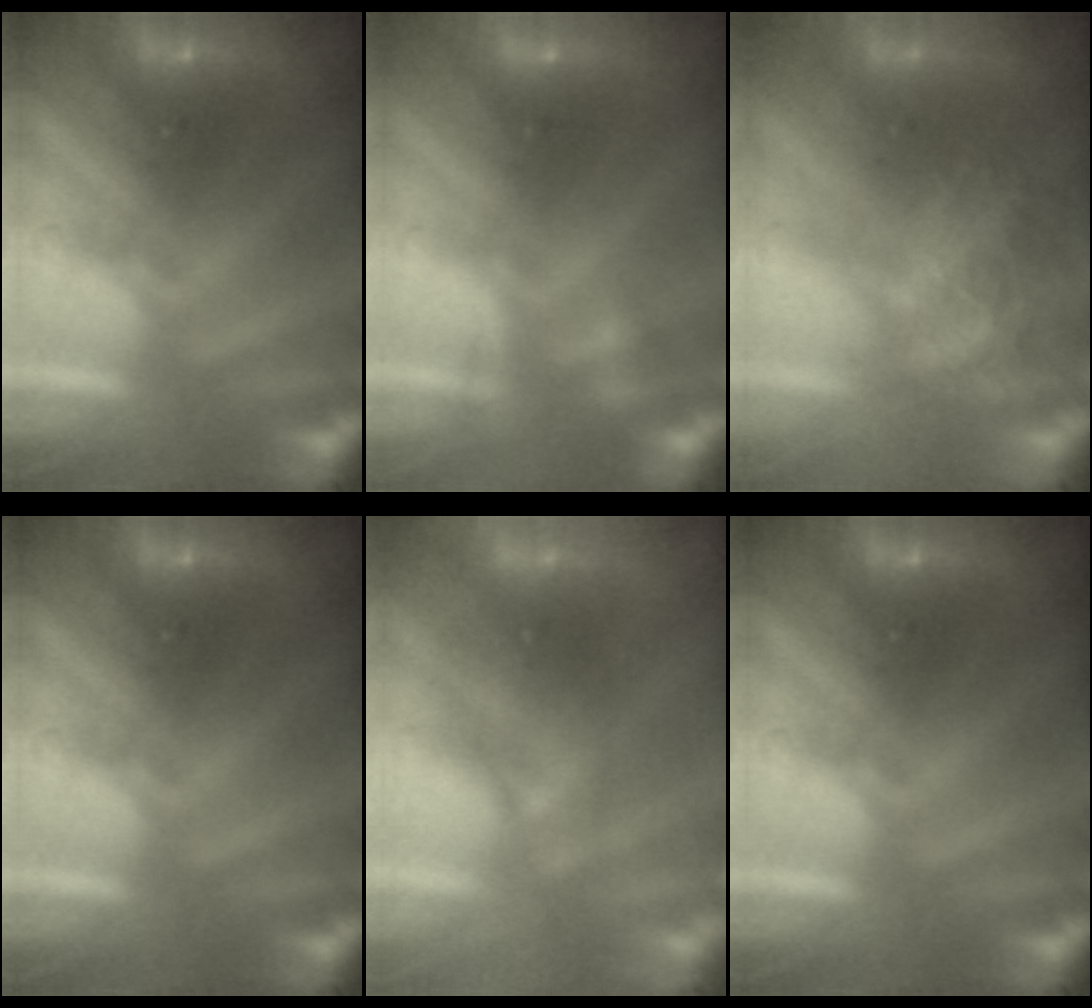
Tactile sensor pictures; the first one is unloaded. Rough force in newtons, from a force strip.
{"total": 2.2}
{"total": 3.4}
{"total": 0.0}
{"total": 2.5}
{"total": 0.0}